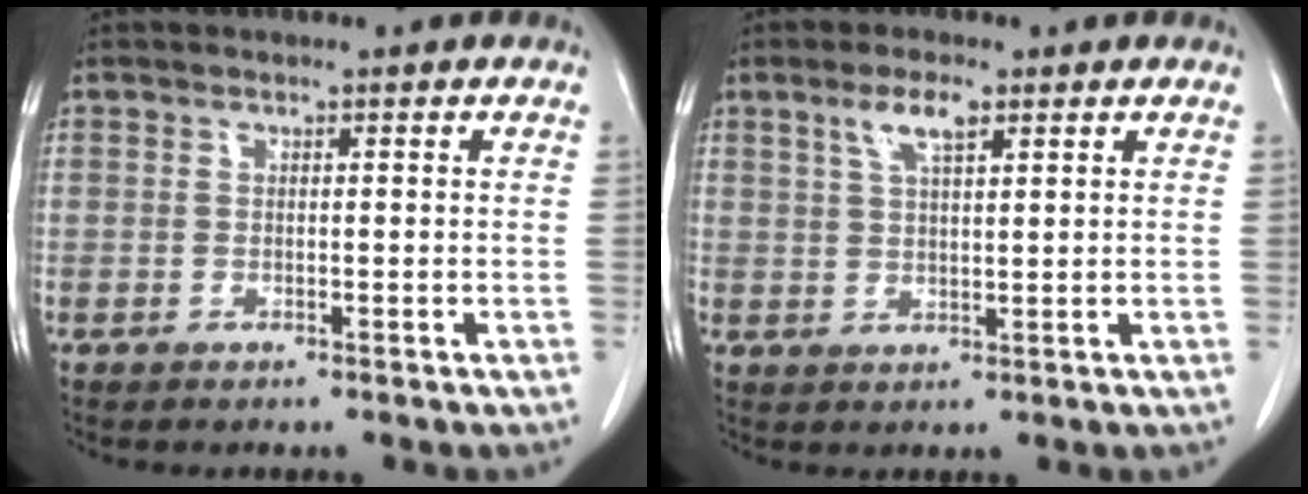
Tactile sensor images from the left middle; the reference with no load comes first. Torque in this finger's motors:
{"motor_torque": [0.31, -0.08, 0.07, 0.02]}